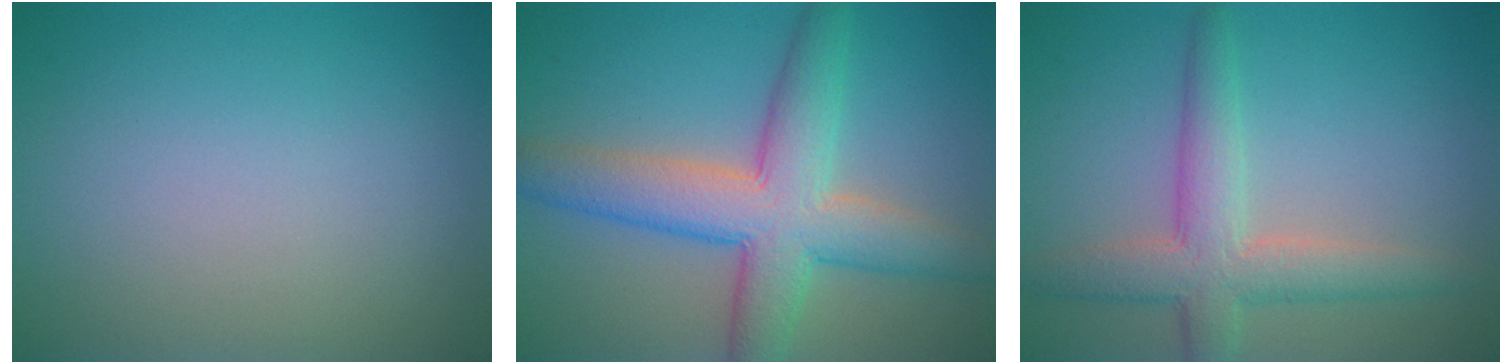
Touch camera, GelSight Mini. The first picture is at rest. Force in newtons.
{"total": 7.9, "press": 7.8, "slide": 0.2}
{"total": 4.9, "press": 4.9, "slide": 0.2}